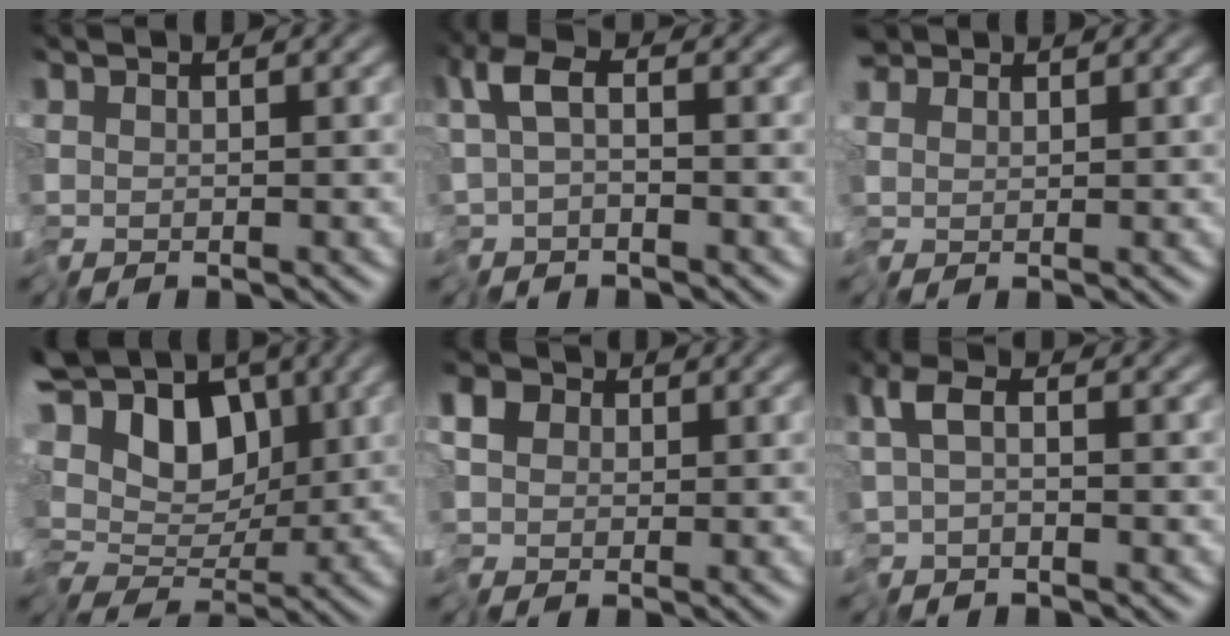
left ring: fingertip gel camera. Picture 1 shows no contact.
{"total": 2.4, "force": [-1.0, 1.2, 1.9], "torque": [-0.042, -0.005, -0.025]}
{"total": 2.0, "force": [1.0, 1.2, 1.1], "torque": [-0.035, 0.006, 0.015]}
{"total": 11.6, "force": [2.3, 7.8, 8.3], "torque": [-0.120, 0.022, 0.049]}
{"total": 5.9, "force": [1.0, 4.5, 3.7], "torque": [-0.059, 0.018, -0.008]}
{"total": 1.8, "force": [-0.9, 0.7, 1.3], "torque": [-0.027, -0.007, -0.020]}